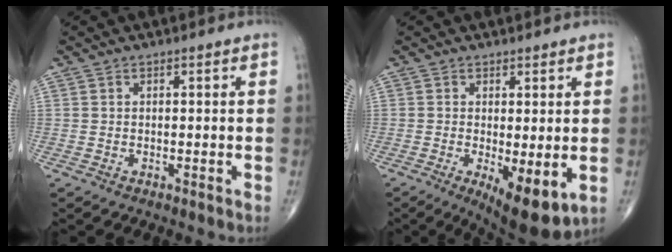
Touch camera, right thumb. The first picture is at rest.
{"total": 9.2, "force": [-2.0, 3.0, 8.4], "torque": [-0.121, -0.025, -0.022]}